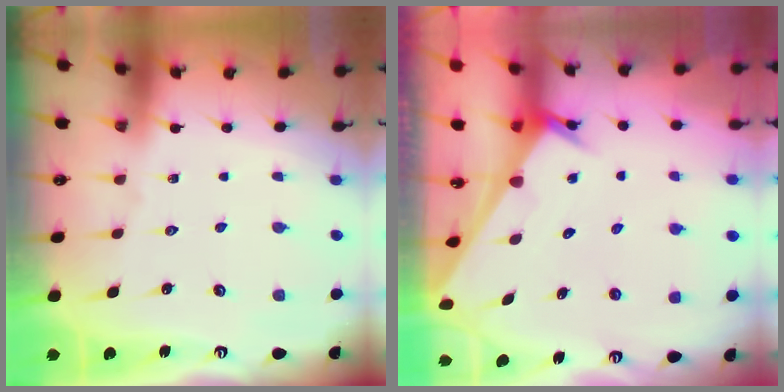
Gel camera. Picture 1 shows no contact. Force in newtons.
{"total": 2.4, "press": 2.4, "slide": 0.1}